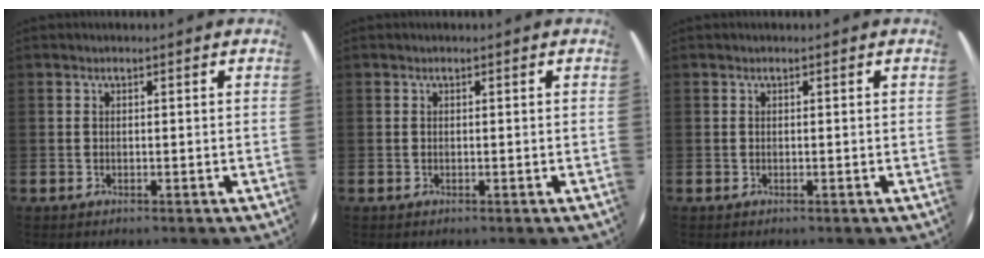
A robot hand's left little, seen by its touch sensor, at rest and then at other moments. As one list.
[{"total": 0.0}, {"total": 0.0}]